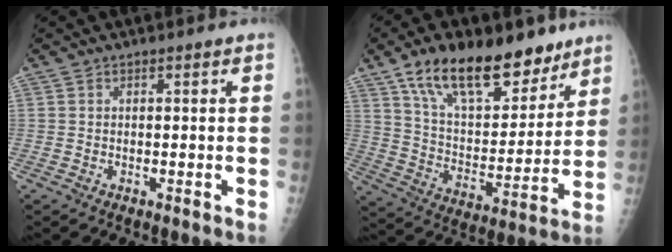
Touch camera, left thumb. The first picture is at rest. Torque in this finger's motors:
{"motor_torque": [0.66, 0.50, 1.32, -1.42, 0.30]}